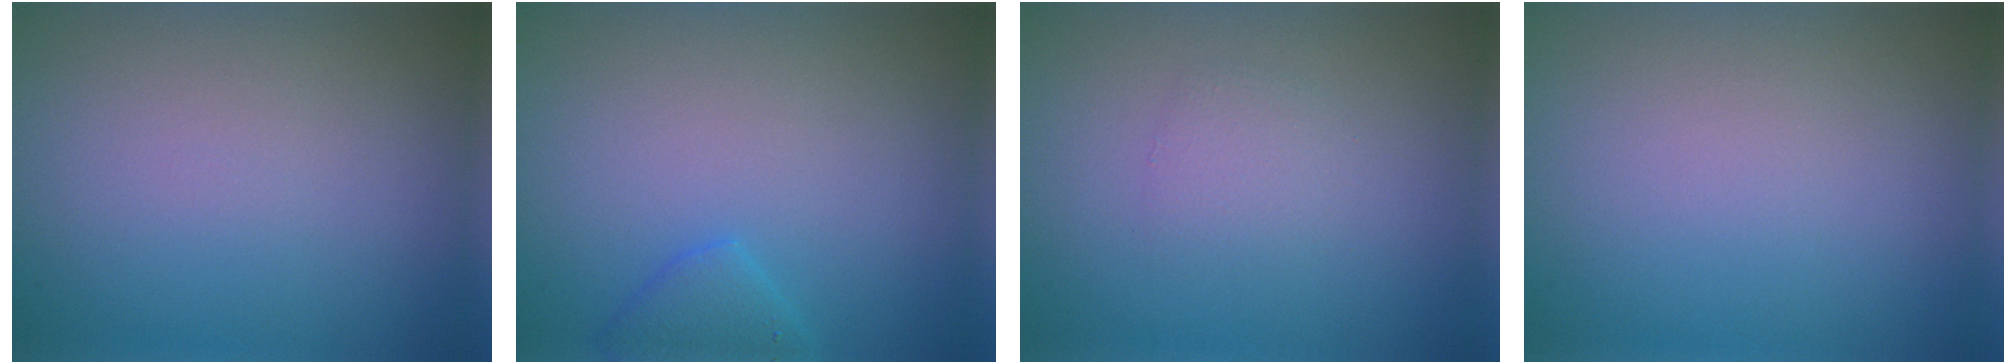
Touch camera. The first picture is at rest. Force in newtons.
{"total": 1.9, "press": 1.9, "slide": 0.1}
{"total": 1.4, "press": 1.4, "slide": 0.1}
{"total": 0.0}